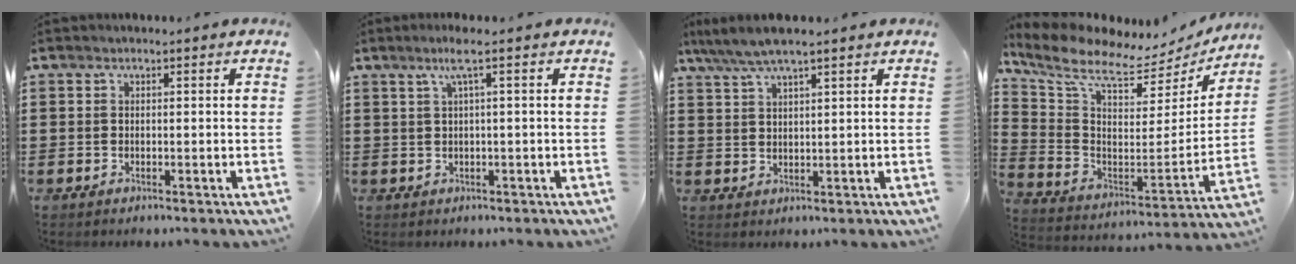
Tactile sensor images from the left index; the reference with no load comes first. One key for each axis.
{"total": 3.0, "fx": 0.9, "fy": -0.3, "fz": 2.8, "tx": -0.056, "ty": 0.000, "tz": 0.013}
{"total": 4.5, "fx": 3.5, "fy": 0.4, "fz": 2.8, "tx": -0.061, "ty": -0.005, "tz": 0.062}
{"total": 8.0, "fx": 6.7, "fy": 1.8, "fz": 4.0, "tx": -0.113, "ty": -0.058, "tz": 0.110}